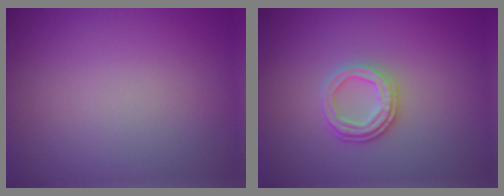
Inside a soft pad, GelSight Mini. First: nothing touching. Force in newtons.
{"total": 2.5, "press": 2.4, "slide": 0.8}